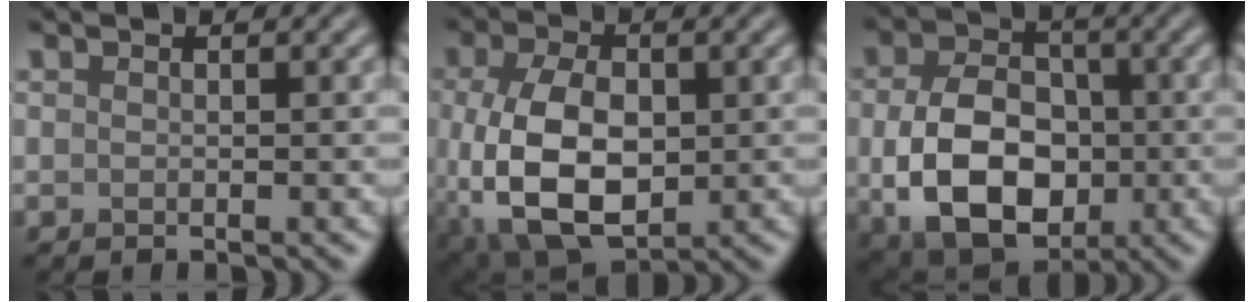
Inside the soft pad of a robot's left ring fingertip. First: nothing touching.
{"total": 10.0, "force": [-1.4, 5.9, 7.9], "torque": [-0.176, -0.011, -0.025]}
{"total": 10.3, "force": [-1.5, 7.2, 7.3], "torque": [-0.144, -0.014, -0.027]}